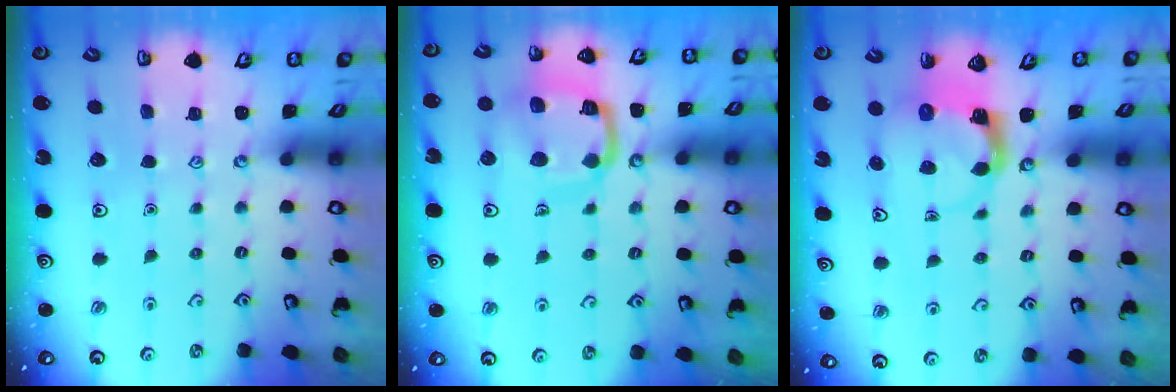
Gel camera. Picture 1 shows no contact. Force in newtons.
{"total": 14.3, "press": 14.2, "slide": 1.5}
{"total": 3.8, "press": 3.8, "slide": 0.6}